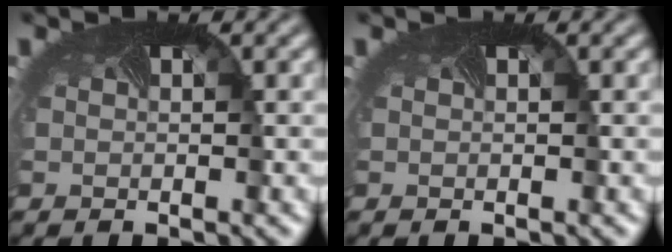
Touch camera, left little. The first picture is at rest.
{"total": 0.0}